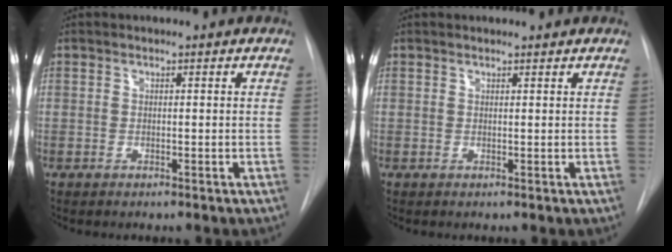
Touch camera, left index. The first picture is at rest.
{"total": 2.7, "force": [2.6, 0.3, 0.8], "torque": [-0.011, 0.022, 0.033]}